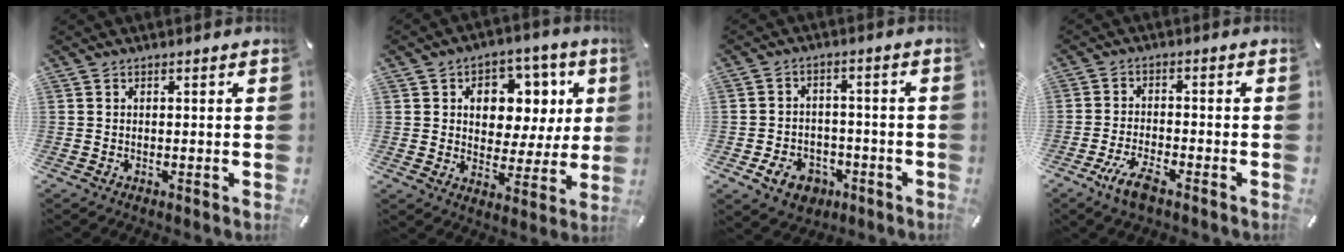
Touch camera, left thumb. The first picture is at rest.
{"total": 10.4, "force": [2.9, 8.6, 5.0], "torque": [-0.071, -0.019, 0.051]}
{"total": 7.9, "force": [-3.9, 6.0, 3.3], "torque": [-0.061, 0.025, -0.070]}
{"total": 6.5, "force": [-4.3, 2.1, 4.4], "torque": [-0.097, 0.009, -0.079]}